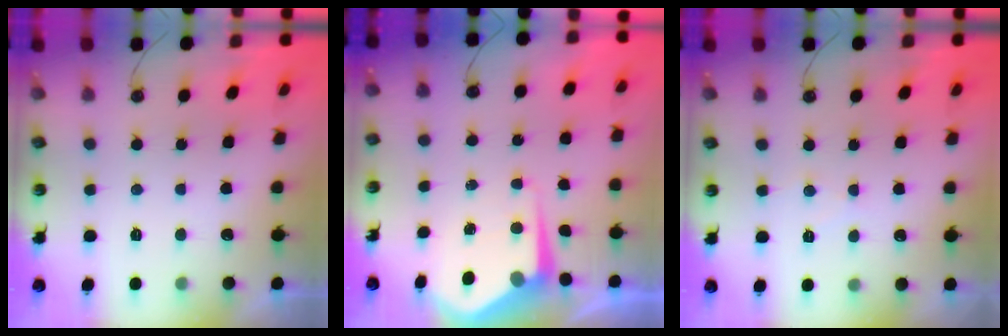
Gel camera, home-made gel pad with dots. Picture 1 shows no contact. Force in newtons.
{"total": 6.8, "press": 6.8, "slide": 0.5}
{"total": 5.2, "press": 5.2, "slide": 0.7}